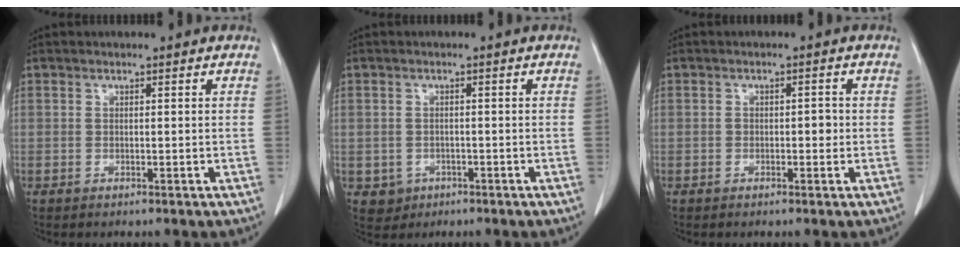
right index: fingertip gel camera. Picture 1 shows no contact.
{"total": 2.9, "force": [-1.0, 2.6, 0.4], "torque": [-0.002, 0.007, -0.006]}
{"total": 1.7, "force": [-0.2, 0.9, 1.4], "torque": [-0.018, 0.005, 0.000]}